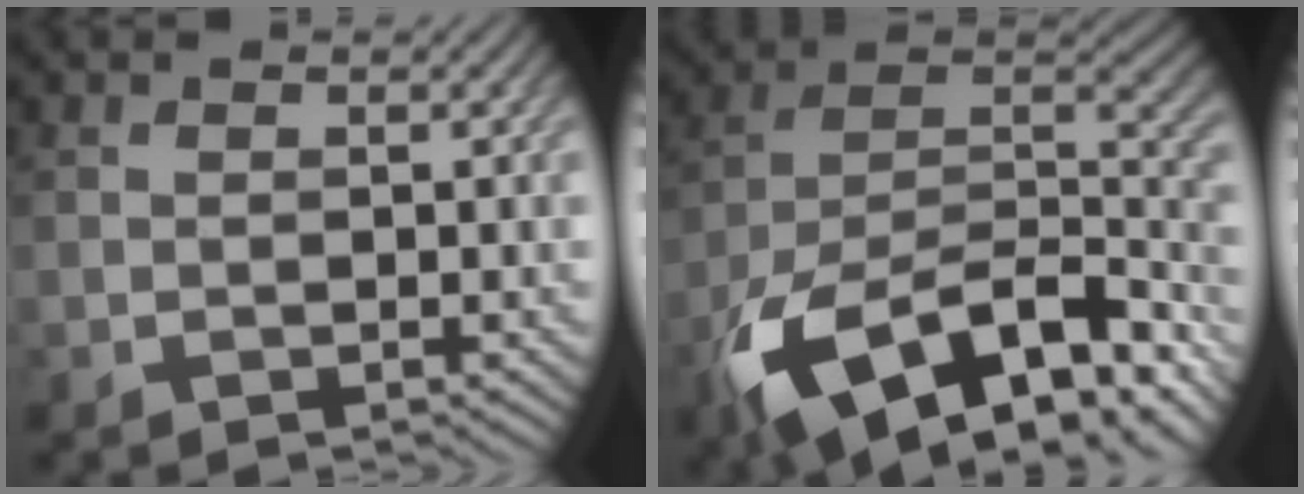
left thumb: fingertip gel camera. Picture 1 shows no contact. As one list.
[{"total": 18.8, "force": [-11.5, 9.0, 11.8], "torque": [-0.237, -0.040, -0.187]}]